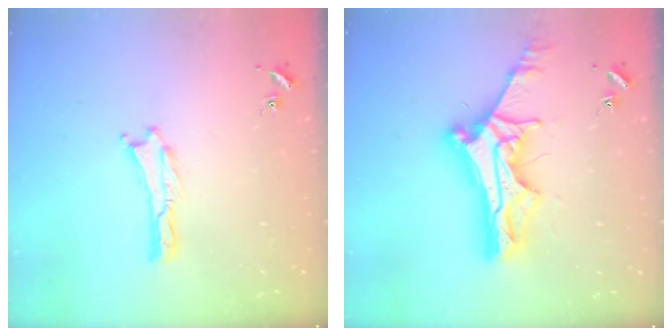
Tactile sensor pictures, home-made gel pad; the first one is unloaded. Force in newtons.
{"total": 12.6, "press": 12.6, "slide": 1.0}